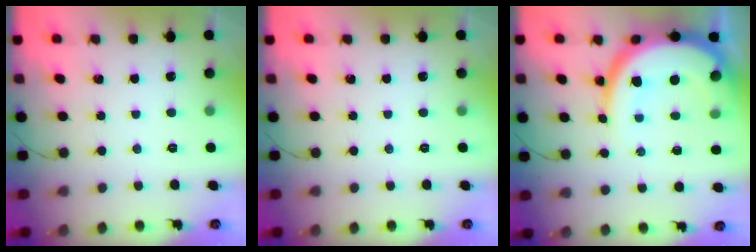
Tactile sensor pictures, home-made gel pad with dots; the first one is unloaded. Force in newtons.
{"total": 0.0}
{"total": 16.6, "press": 16.5, "slide": 1.5}